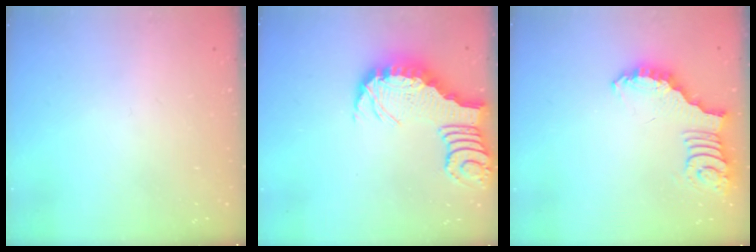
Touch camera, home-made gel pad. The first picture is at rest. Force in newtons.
{"total": 3.3, "press": 3.3, "slide": 0.5}
{"total": 2.7, "press": 2.7, "slide": 0.5}